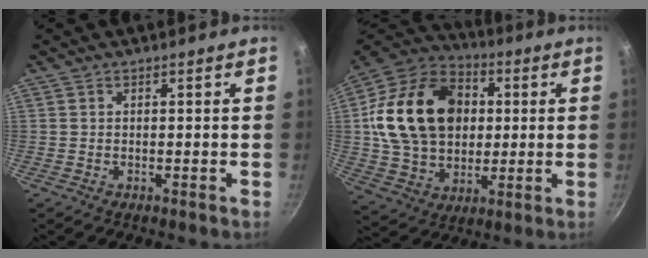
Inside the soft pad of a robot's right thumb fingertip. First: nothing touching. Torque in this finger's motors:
{"motor_torque": [1.59, 3.42, 1.54, 0.05, 0.21]}